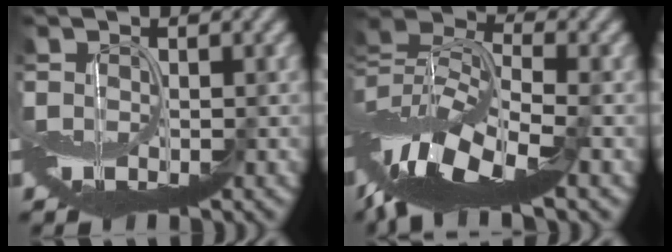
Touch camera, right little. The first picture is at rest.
{"total": 11.4, "force": [-5.0, 4.6, 9.2], "torque": [-0.172, 0.007, -0.103]}